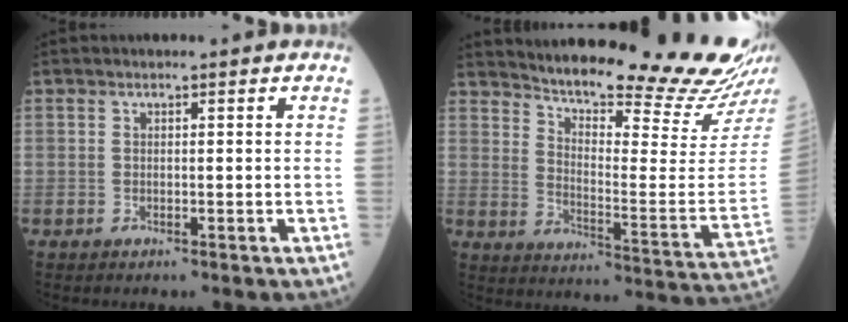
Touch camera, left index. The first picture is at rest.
{"total": 23.5, "force": [21.8, -0.5, 8.8], "torque": [-0.142, -0.115, 0.283]}